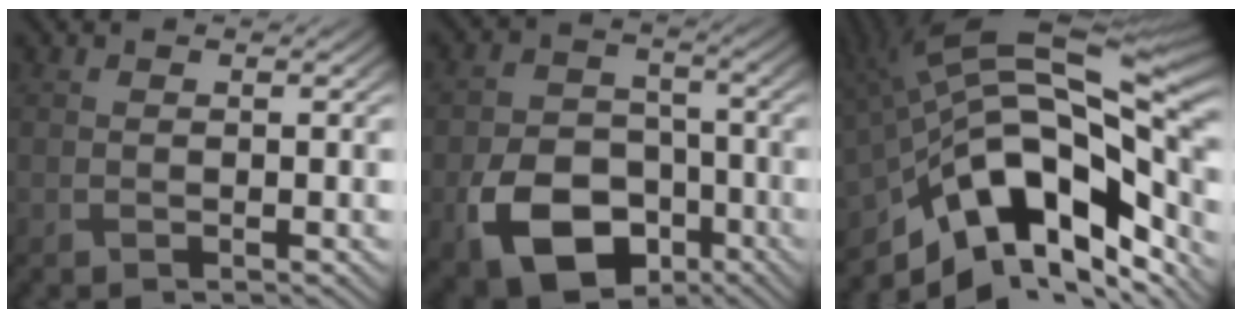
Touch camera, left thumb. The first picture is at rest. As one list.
[{"total": 11.4, "force": [-5.2, 7.8, 6.4], "torque": [-0.137, -0.023, -0.093]}, {"total": 18.2, "force": [-5.0, 9.1, 15.0], "torque": [-0.265, -0.006, -0.093]}]